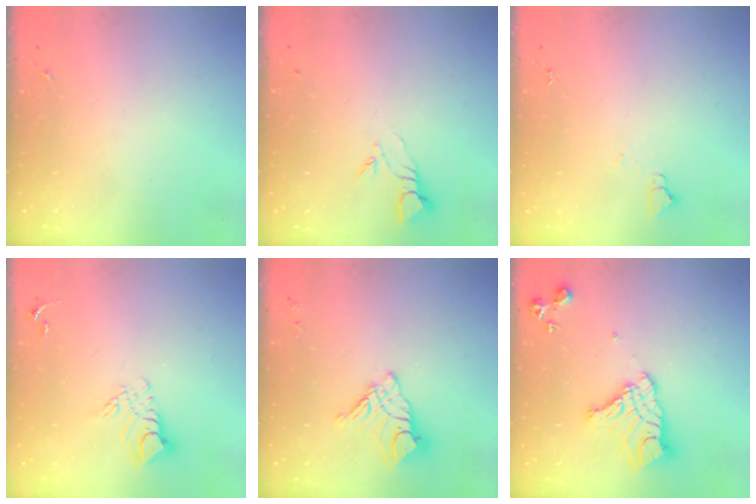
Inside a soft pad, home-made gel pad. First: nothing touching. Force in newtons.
{"total": 3.9, "press": 3.9, "slide": 0.2}
{"total": 3.1, "press": 3.1, "slide": 0.3}
{"total": 9.3, "press": 9.3, "slide": 0.9}
{"total": 12.6, "press": 12.6, "slide": 1.2}
{"total": 14.4, "press": 14.3, "slide": 1.3}